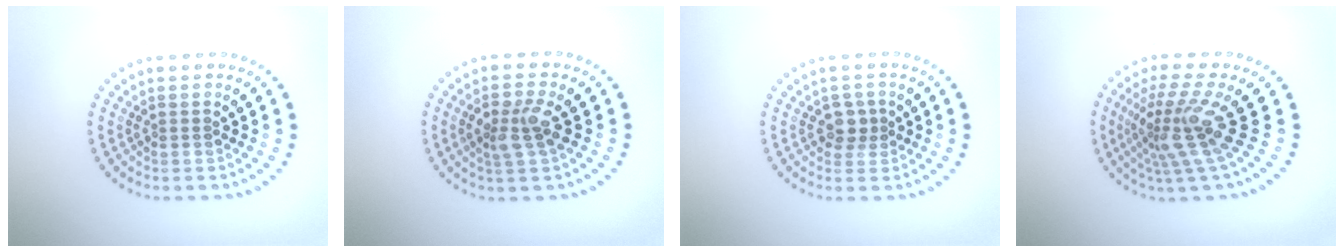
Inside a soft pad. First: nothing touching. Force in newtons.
{"total": 2.8, "press": 2.8, "slide": 0.7}
{"total": 1.9, "press": 1.6, "slide": 0.9}
{"total": 4.4, "press": 2.9, "slide": 3.4}